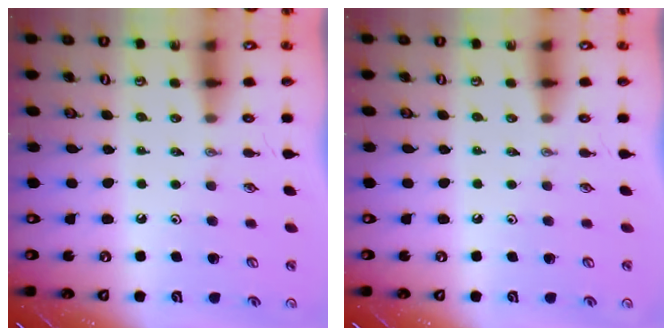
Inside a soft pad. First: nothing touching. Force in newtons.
{"total": 0.0}